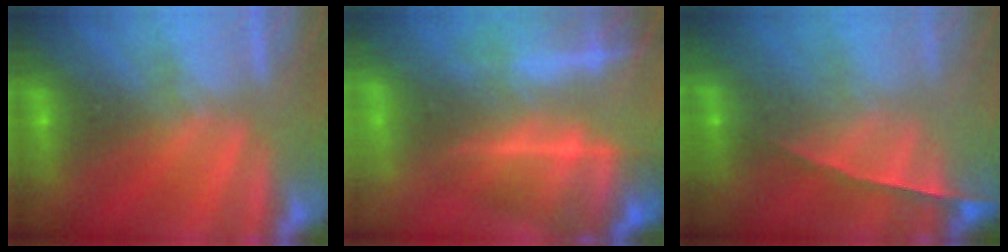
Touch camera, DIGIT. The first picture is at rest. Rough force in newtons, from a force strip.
{"total": 7.2}
{"total": 1.5}